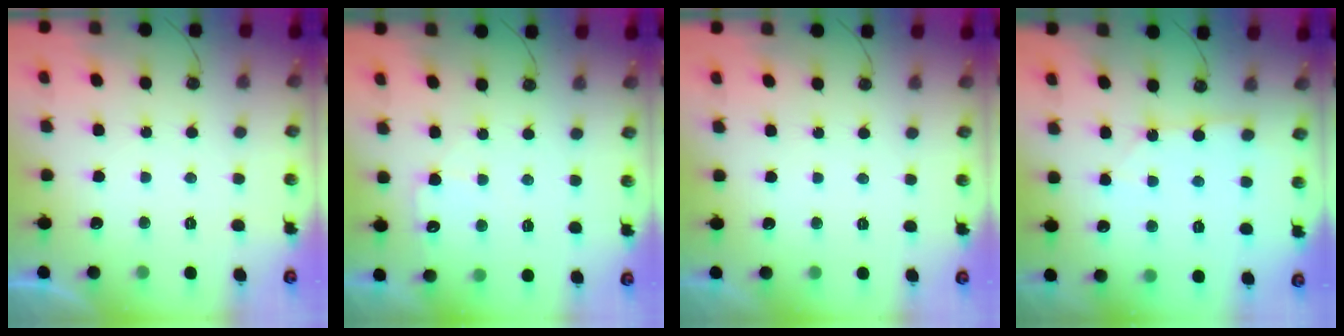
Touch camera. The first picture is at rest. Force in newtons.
{"total": 6.6, "press": 6.5, "slide": 0.7}
{"total": 0.0}
{"total": 3.2, "press": 3.2, "slide": 0.3}